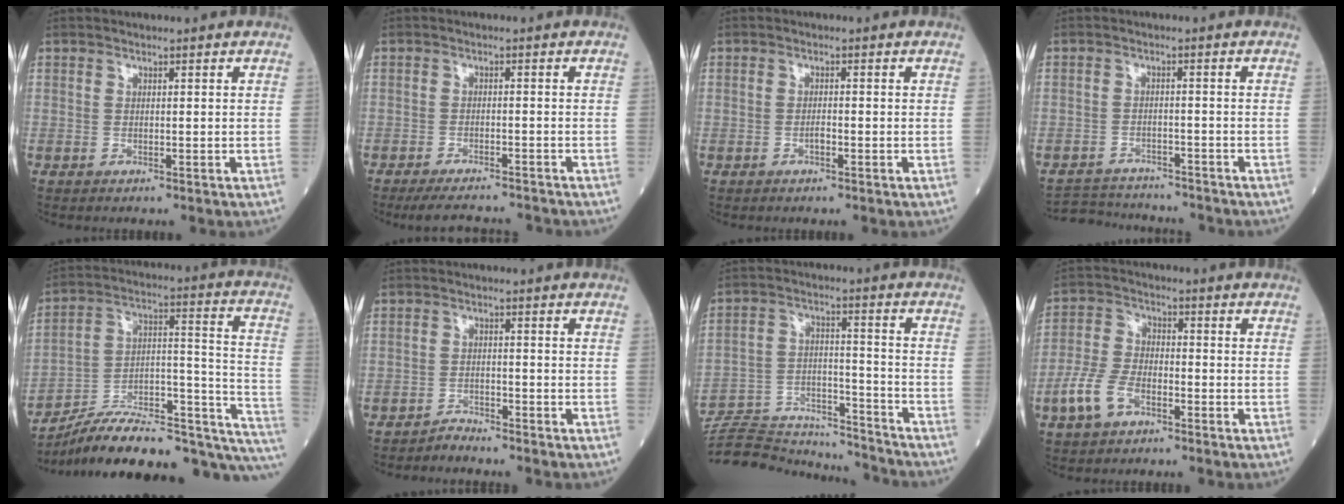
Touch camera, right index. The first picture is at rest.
{"total": 8.1, "force": [-7.7, 1.0, 2.4], "torque": [-0.038, -0.010, -0.107]}
{"total": 1.3, "force": [-0.5, 0.4, 1.1], "torque": [-0.022, 0.001, -0.009]}
{"total": 8.1, "force": [-7.8, 2.0, 1.0], "torque": [-0.016, 0.005, -0.112]}
{"total": 26.8, "force": [-21.2, 7.1, 14.8], "torque": [-0.160, 0.046, -0.312]}
{"total": 1.9, "force": [-1.9, 0.0, -0.4], "torque": [0.010, -0.008, -0.031]}
{"total": 20.1, "force": [-19.4, 3.0, 4.1], "torque": [-0.109, 0.015, -0.294]}
{"total": 7.2, "force": [-3.7, 4.0, 4.8], "torque": [-0.115, 0.008, -0.074]}